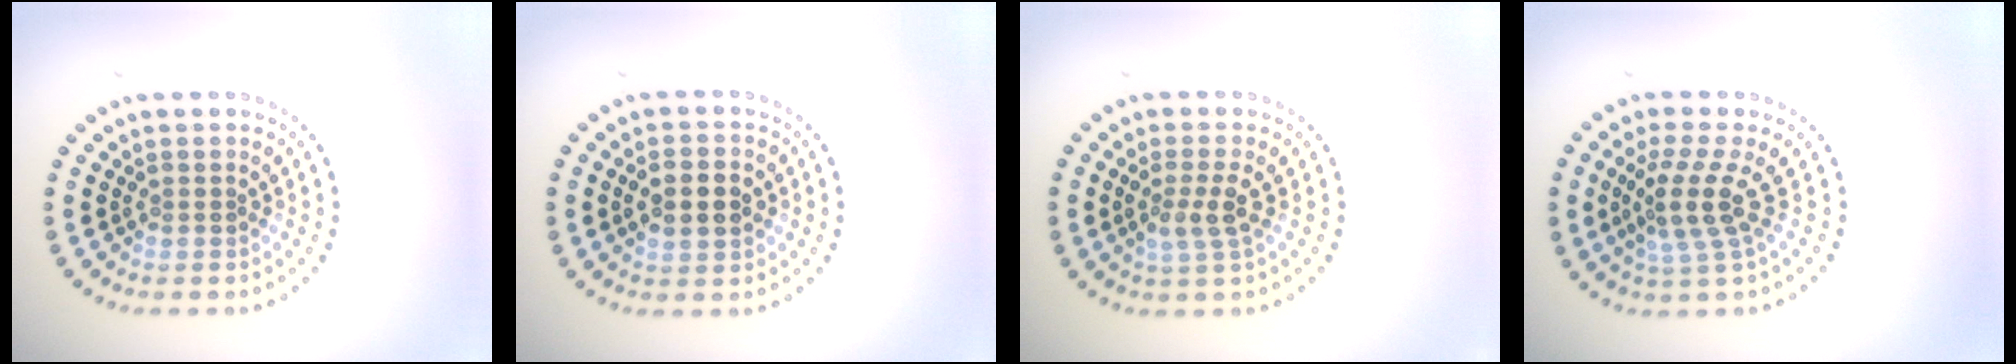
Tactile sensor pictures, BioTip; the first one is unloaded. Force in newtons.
{"total": 4.2, "press": 4.2, "slide": 0.1}
{"total": 2.4, "press": 2.2, "slide": 1.1}
{"total": 3.5, "press": 2.8, "slide": 2.2}